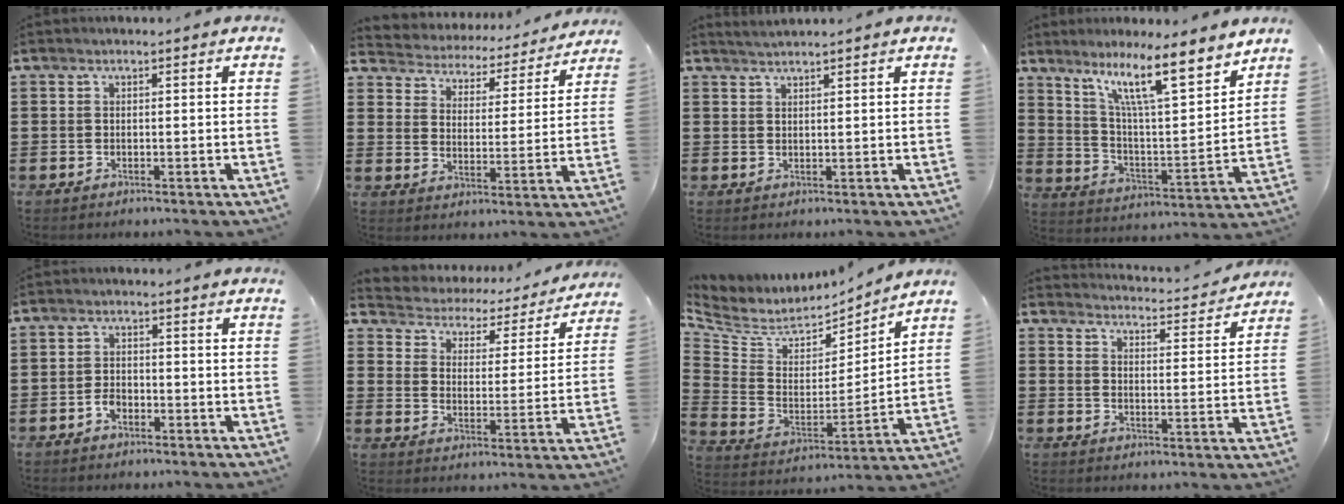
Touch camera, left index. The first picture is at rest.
{"total": 3.7, "force": [3.6, 0.2, -0.5], "torque": [-0.017, -0.035, 0.054]}
{"total": 1.5, "force": [1.4, -0.2, 0.4], "torque": [-0.009, 0.002, 0.028]}
{"total": 12.2, "force": [8.7, 1.8, 8.3], "torque": [-0.162, -0.042, 0.143]}
{"total": 2.0, "force": [-1.2, 1.3, 1.0], "torque": [-0.024, 0.001, -0.025]}
{"total": 2.9, "force": [2.8, 0.8, -0.2], "torque": [-0.020, -0.026, 0.036]}
{"total": 6.1, "force": [5.0, 3.1, 1.6], "torque": [-0.065, -0.040, 0.086]}
{"total": 3.5, "force": [3.4, -0.5, 0.2], "torque": [-0.015, -0.034, 0.053]}